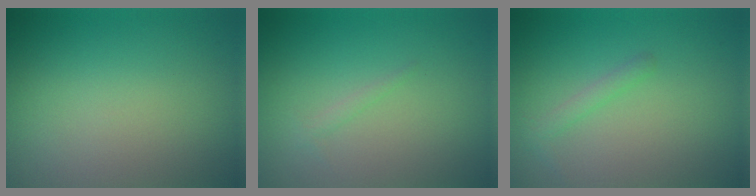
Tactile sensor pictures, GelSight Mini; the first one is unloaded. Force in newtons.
{"total": 0.6, "press": 0.6, "slide": 0.1}
{"total": 1.1, "press": 1.1, "slide": 0.0}